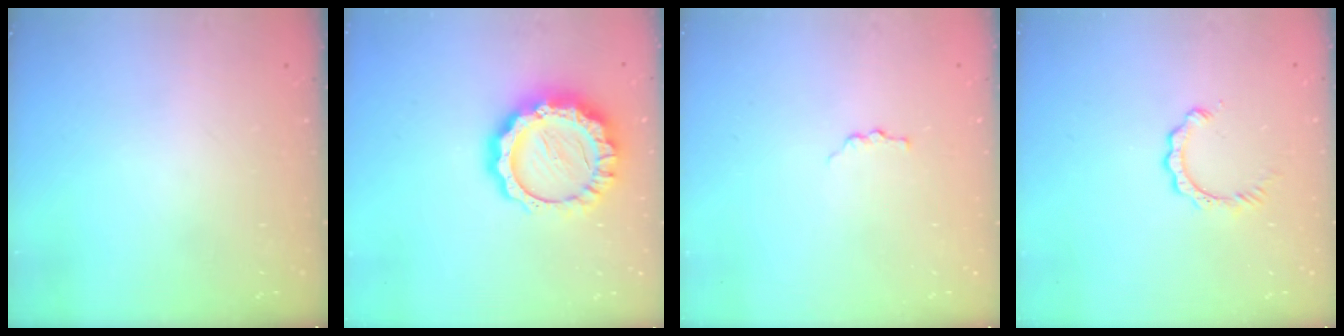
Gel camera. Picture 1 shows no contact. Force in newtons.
{"total": 15.3, "press": 15.3, "slide": 1.1}
{"total": 2.9, "press": 2.9, "slide": 0.3}
{"total": 3.1, "press": 3.1, "slide": 0.2}